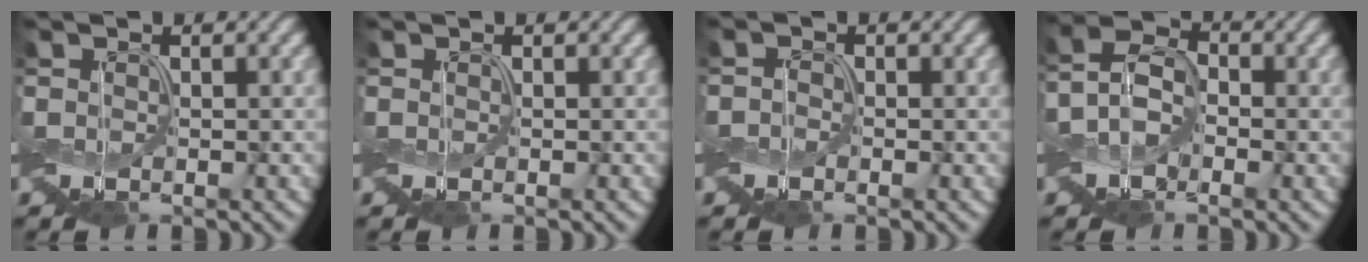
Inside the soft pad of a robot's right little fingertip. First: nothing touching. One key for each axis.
{"total": 0.0}
{"total": 0.8, "fx": -0.4, "fy": 0.6, "fz": 0.1, "tx": -0.004, "ty": 0.002, "tz": -0.014}
{"total": 4.1, "fx": -0.8, "fy": 2.8, "fz": 2.8, "tx": -0.063, "ty": 0.010, "tz": -0.022}